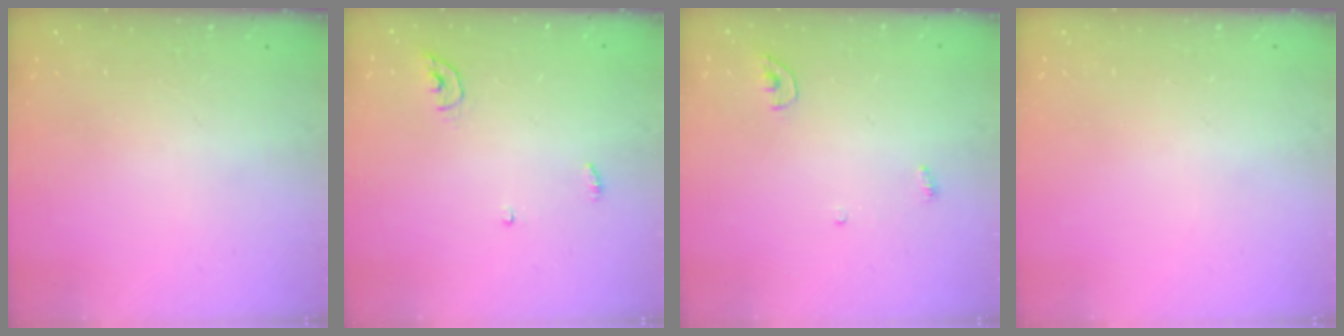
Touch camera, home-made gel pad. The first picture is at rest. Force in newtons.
{"total": 4.3, "press": 4.3, "slide": 0.3}
{"total": 3.4, "press": 3.4, "slide": 0.3}
{"total": 0.0}